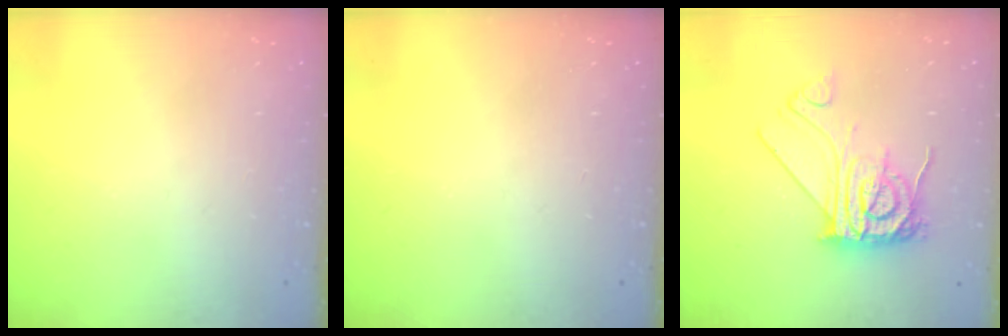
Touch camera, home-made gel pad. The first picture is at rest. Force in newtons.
{"total": 0.0}
{"total": 11.8, "press": 11.8, "slide": 1.2}